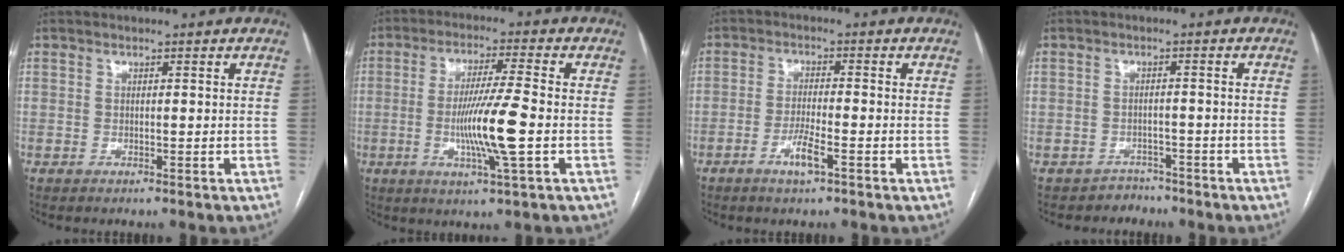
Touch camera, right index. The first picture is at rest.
{"total": 10.1, "force": [-1.9, -0.5, 9.9], "torque": [-0.188, -0.012, -0.038]}
{"total": 4.0, "force": [-2.1, 0.3, 3.4], "torque": [-0.065, -0.003, -0.042]}
{"total": 2.7, "force": [-2.1, 1.4, -1.0], "torque": [0.019, 0.007, -0.034]}